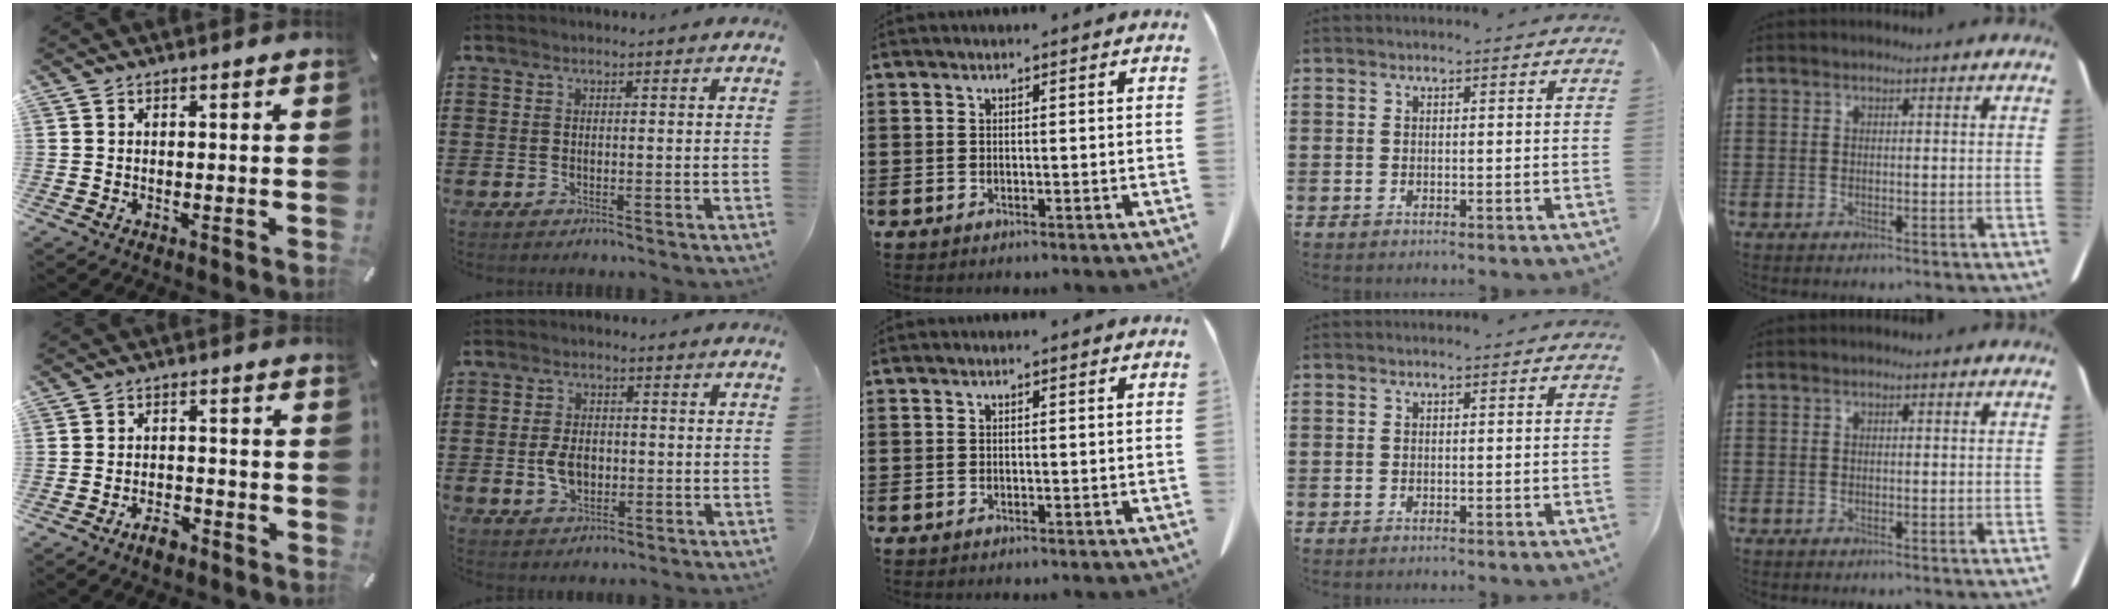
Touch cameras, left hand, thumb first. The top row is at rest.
{"thumb": {"total": 4.3, "force": [-3.3, 1.8, 2.1], "torque": [-0.039, 0.015, -0.061]}, "index": {"total": 4.9, "force": [-0.7, 3.0, 3.7], "torque": [-0.084, 0.002, -0.015]}}